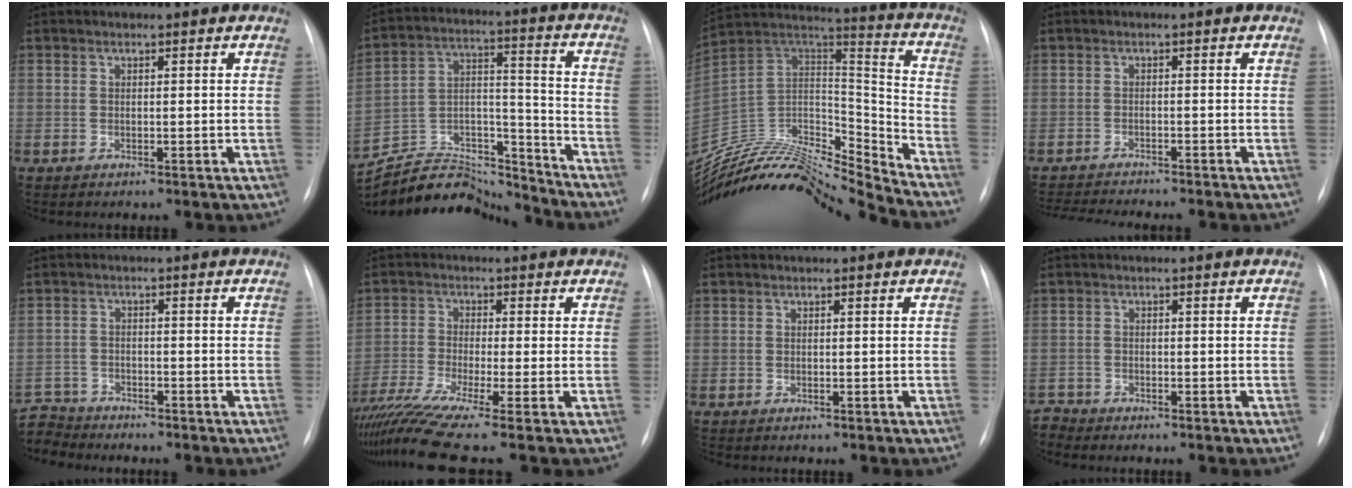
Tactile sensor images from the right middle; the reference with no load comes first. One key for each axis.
{"total": 19.5, "fx": -18.9, "fy": 3.8, "fz": 3.2, "tx": -0.078, "ty": 0.038, "tz": -0.305}
{"total": 24.7, "fx": -23.6, "fy": 1.5, "fz": 7.1, "tx": -0.144, "ty": 0.025, "tz": -0.400}
{"total": 10.5, "fx": -9.7, "fy": 0.8, "fz": 4.1, "tx": -0.056, "ty": -0.010, "tz": -0.136}
{"total": 6.0, "fx": -5.8, "fy": 1.6, "fz": -0.8, "tx": 0.014, "ty": -0.002, "tz": -0.115}
{"total": 11.8, "fx": -8.8, "fy": -0.9, "fz": 7.8, "tx": -0.160, "ty": -0.023, "tz": -0.157}
{"total": 0.0}
{"total": 1.8, "fx": -1.6, "fy": 0.0, "fz": -0.7, "tx": 0.018, "ty": -0.009, "tz": -0.032}